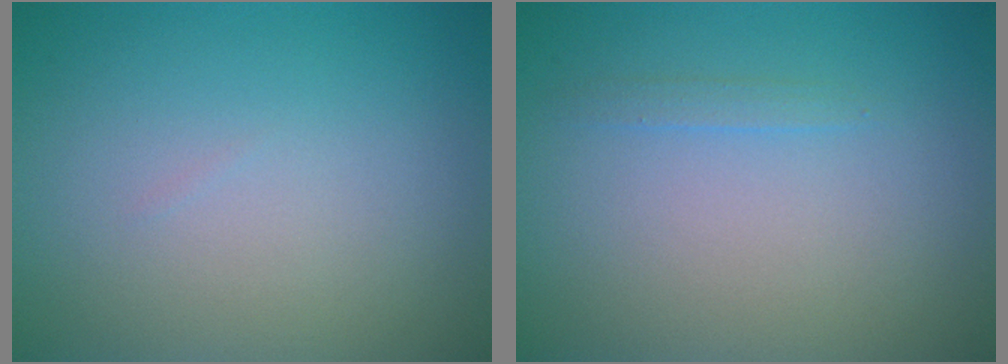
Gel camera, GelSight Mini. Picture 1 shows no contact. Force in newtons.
{"total": 0.7, "press": 0.7, "slide": 0.1}